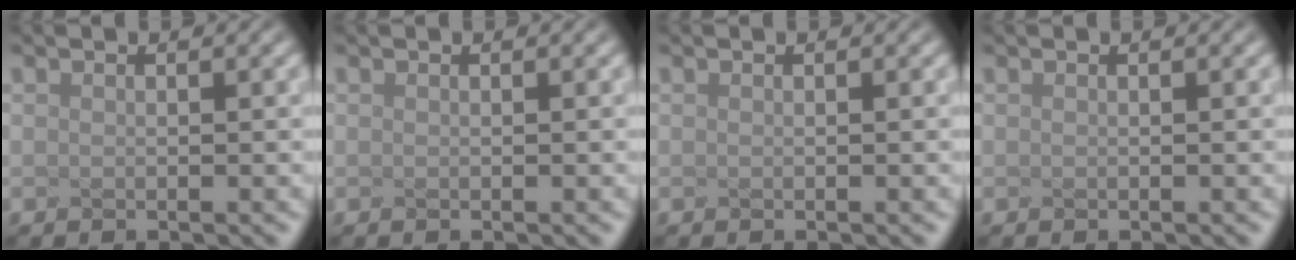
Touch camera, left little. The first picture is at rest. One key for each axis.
{"total": 0.0}
{"total": 0.0}
{"total": 0.0}